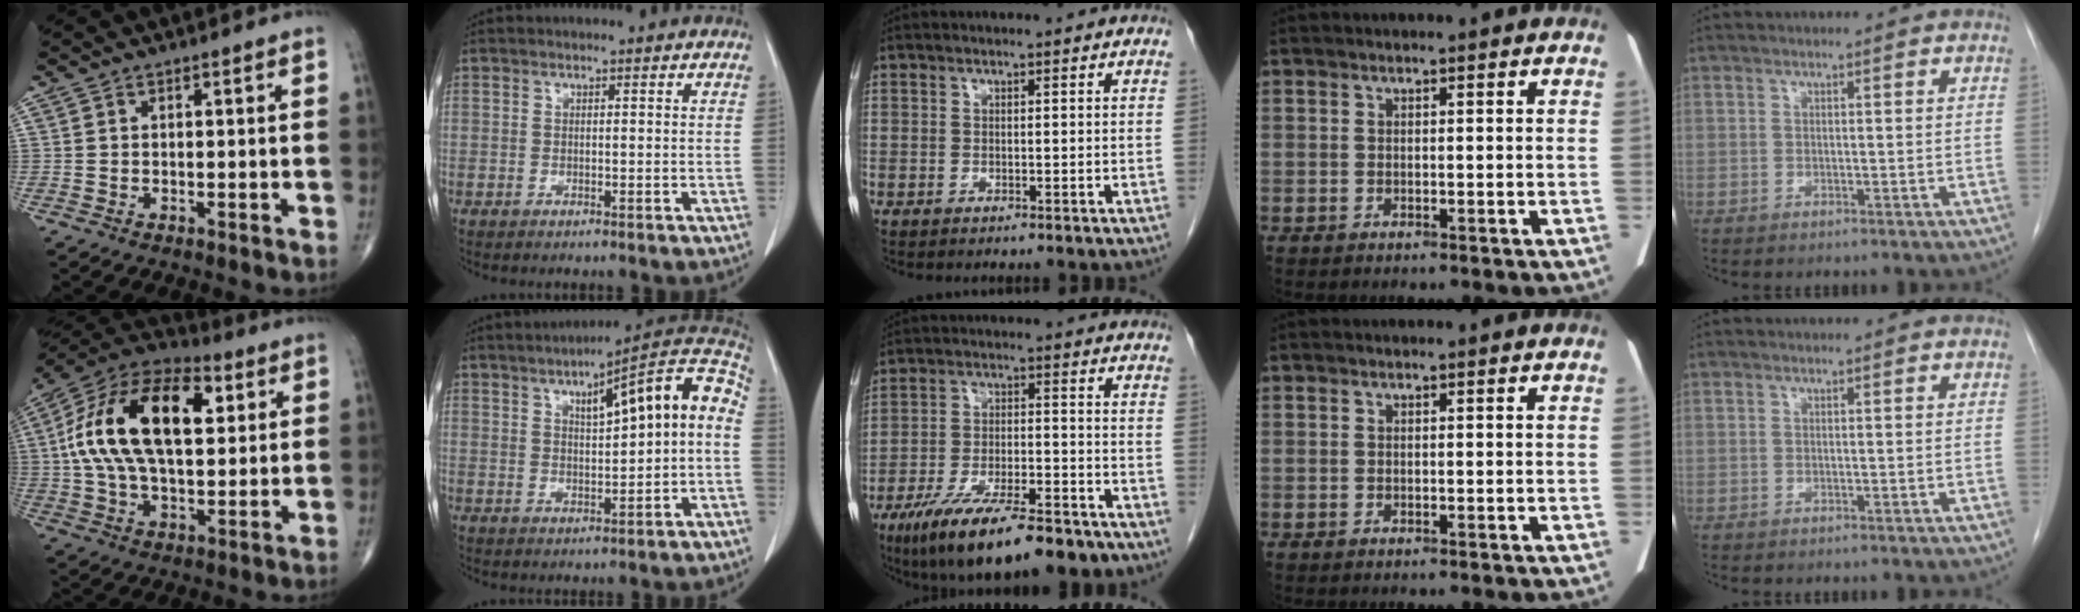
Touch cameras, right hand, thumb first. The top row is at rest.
{"thumb": {"total": 23.4, "force": [4.9, 12.5, 19.2], "torque": [-0.345, 0.015, 0.073]}, "index": {"total": 13.6, "force": [2.2, 2.5, 13.2], "torque": [-0.180, 0.040, 0.027]}, "middle": {"total": 16.3, "force": [-11.6, 4.1, 10.7], "torque": [-0.170, -0.016, -0.191]}}